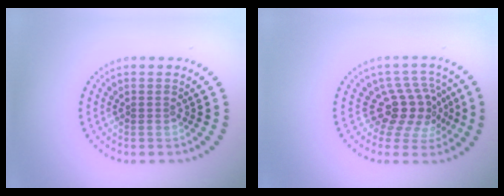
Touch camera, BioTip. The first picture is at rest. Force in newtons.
{"total": 4.0, "press": 3.1, "slide": 2.5}